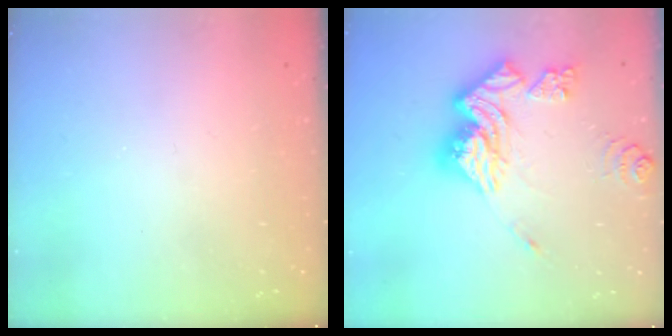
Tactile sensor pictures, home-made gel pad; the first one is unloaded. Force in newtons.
{"total": 18.6, "press": 18.5, "slide": 1.8}